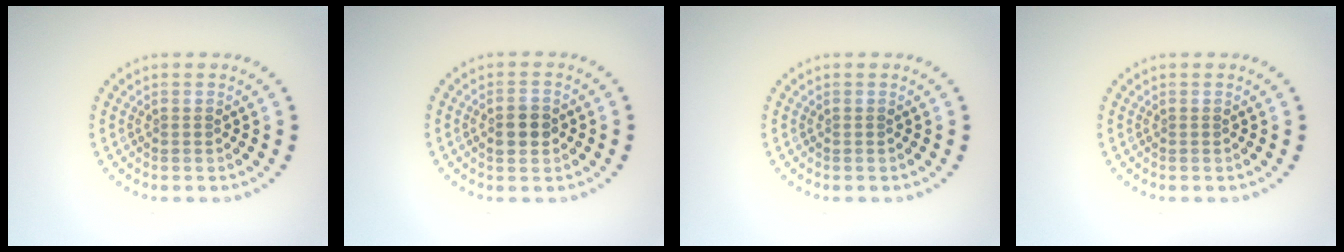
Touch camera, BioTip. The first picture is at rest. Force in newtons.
{"total": 2.7, "press": 2.7, "slide": 0.1}
{"total": 0.0}
{"total": 0.0}